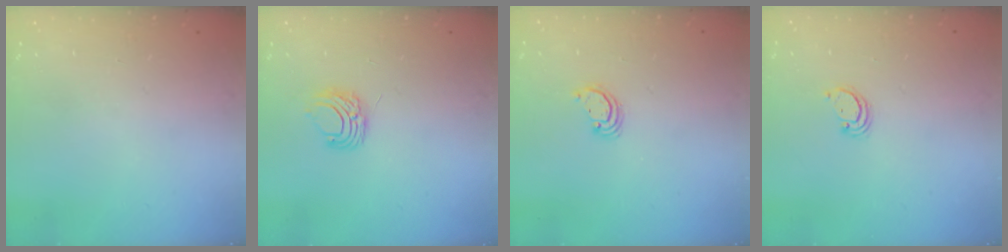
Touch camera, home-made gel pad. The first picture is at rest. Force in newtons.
{"total": 6.6, "press": 6.6, "slide": 0.5}
{"total": 2.8, "press": 2.8, "slide": 0.2}
{"total": 2.4, "press": 2.4, "slide": 0.2}